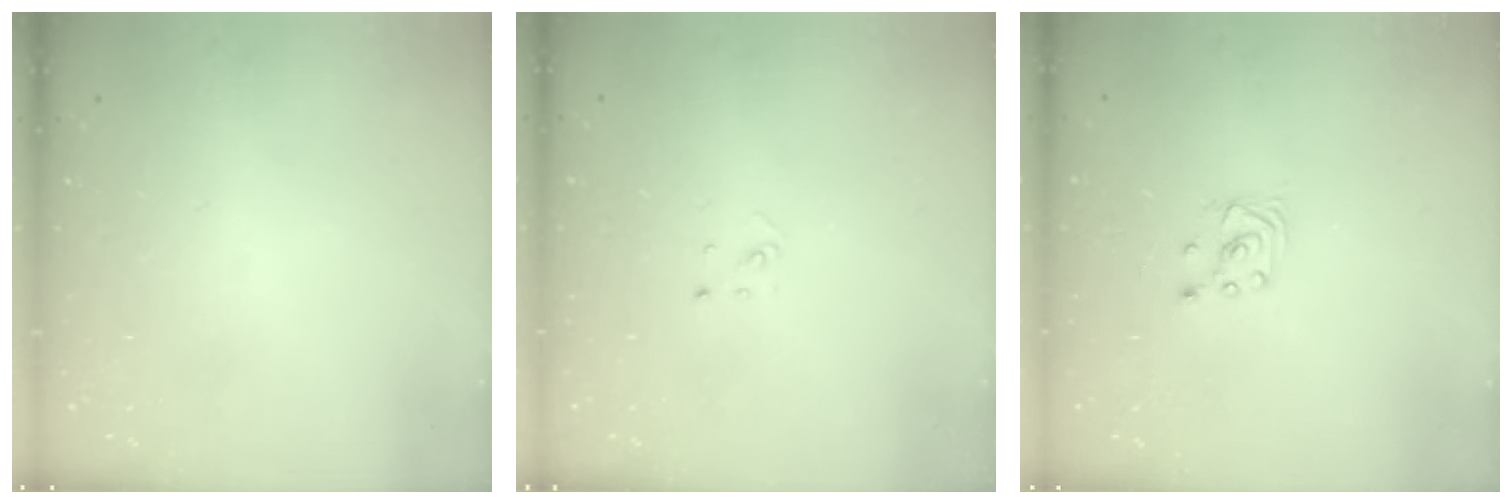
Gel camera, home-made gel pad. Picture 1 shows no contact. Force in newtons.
{"total": 2.0, "press": 2.0, "slide": 0.1}
{"total": 1.6, "press": 1.6, "slide": 0.0}